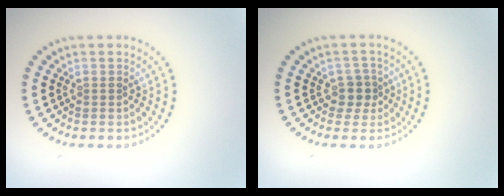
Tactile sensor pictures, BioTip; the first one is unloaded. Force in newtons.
{"total": 2.0, "press": 1.6, "slide": 1.1}